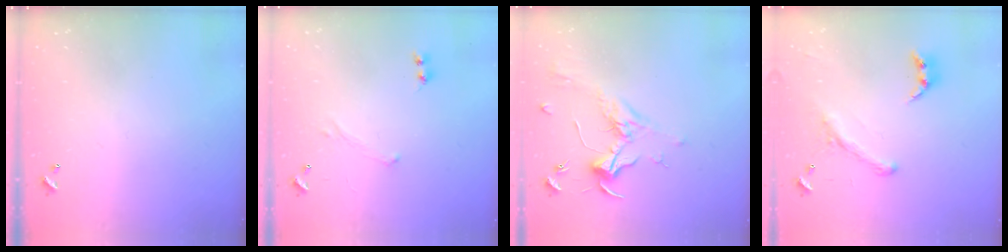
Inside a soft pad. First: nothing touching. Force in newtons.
{"total": 0.7, "press": 0.7, "slide": 0.3}
{"total": 1.9, "press": 1.7, "slide": 0.8}
{"total": 2.0, "press": 1.5, "slide": 1.2}